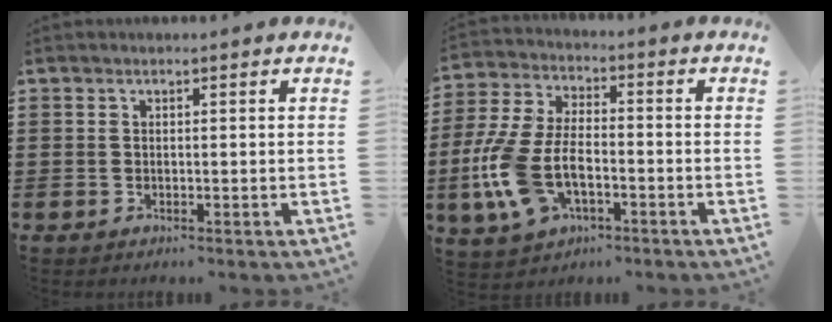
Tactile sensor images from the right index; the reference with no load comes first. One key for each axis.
{"total": 10.9, "fx": -3.2, "fy": 5.9, "fz": 8.6, "tx": -0.221, "ty": -0.011, "tz": -0.064}